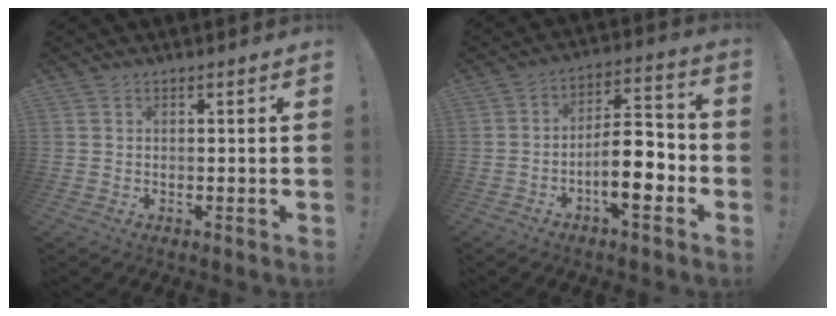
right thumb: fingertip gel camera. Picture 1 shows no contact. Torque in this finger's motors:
{"motor_torque": [1.83, 1.62, 1.25, -1.25, 0.06]}